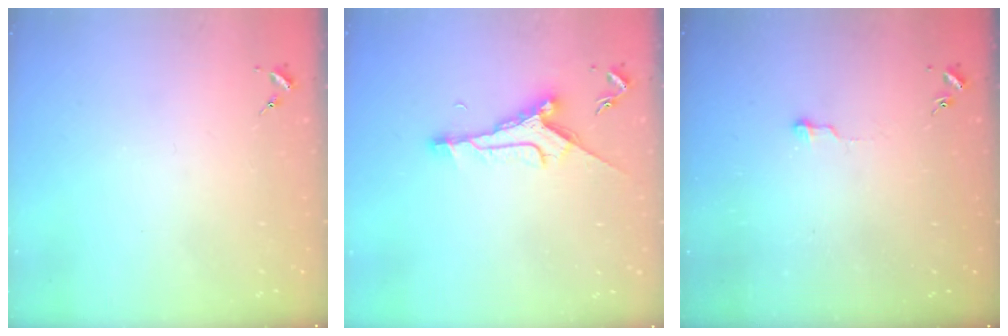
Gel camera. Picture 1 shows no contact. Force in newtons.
{"total": 9.4, "press": 9.4, "slide": 0.8}
{"total": 3.6, "press": 3.6, "slide": 0.3}